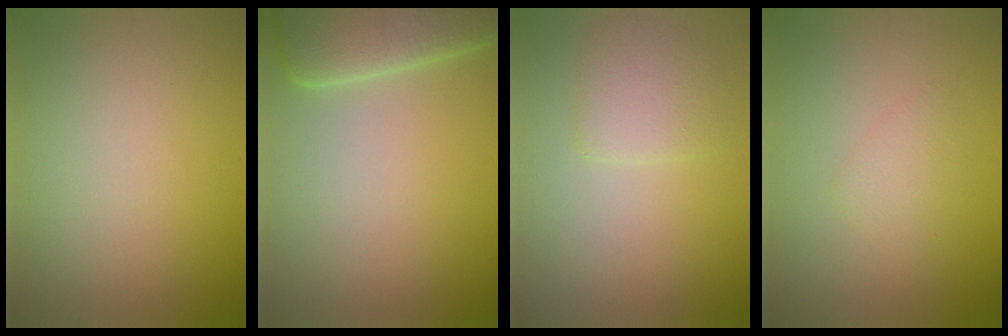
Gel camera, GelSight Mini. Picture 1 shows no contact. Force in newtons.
{"total": 7.6, "press": 7.5, "slide": 1.2}
{"total": 2.5, "press": 2.5, "slide": 0.2}
{"total": 1.5, "press": 1.5, "slide": 0.1}